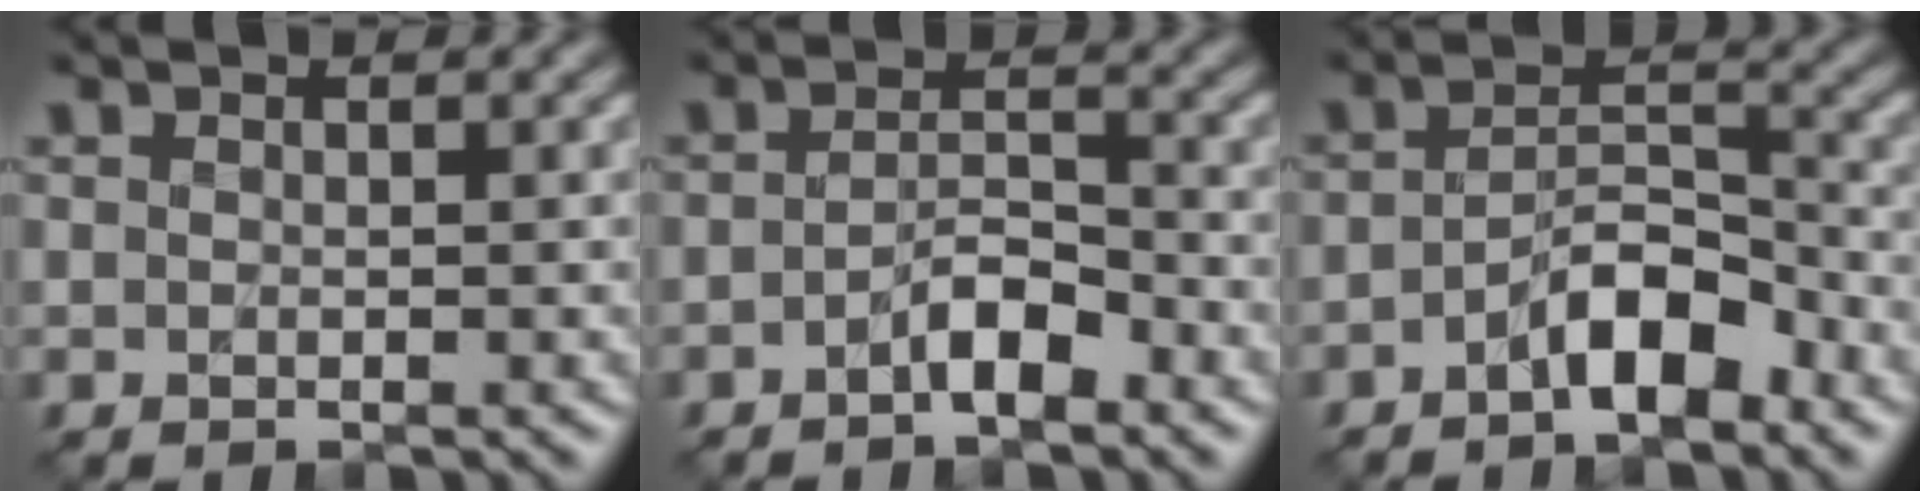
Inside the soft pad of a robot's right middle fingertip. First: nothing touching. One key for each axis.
{"total": 2.7, "fx": -1.6, "fy": 0.9, "fz": 2.0, "tx": -0.035, "ty": 0.008, "tz": -0.033}
{"total": 4.3, "fx": -2.5, "fy": 1.6, "fz": 3.2, "tx": -0.052, "ty": 0.013, "tz": -0.044}